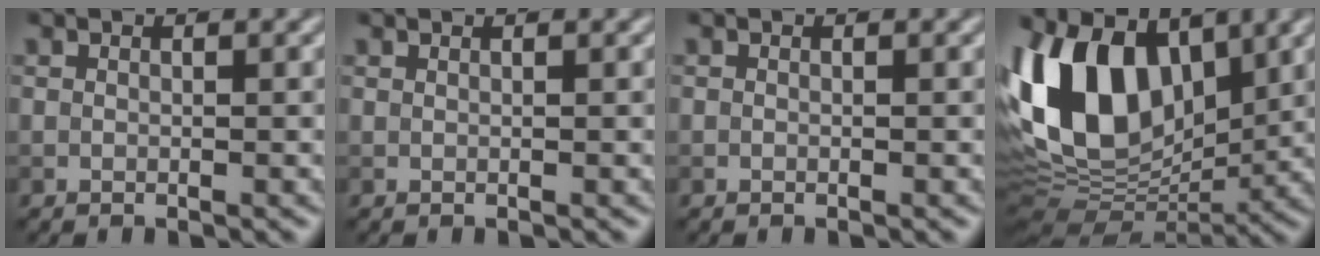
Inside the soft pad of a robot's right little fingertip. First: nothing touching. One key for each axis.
{"total": 0.0}
{"total": 0.0}
{"total": 13.9, "fx": 3.8, "fy": 8.5, "fz": 10.3, "tx": -0.211, "ty": 0.013, "tz": 0.055}